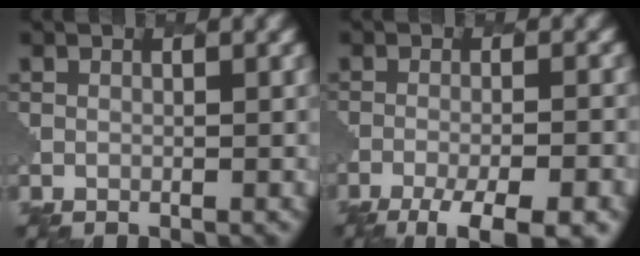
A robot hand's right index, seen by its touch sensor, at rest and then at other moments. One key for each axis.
{"total": 8.1, "fx": -5.3, "fy": 2.1, "fz": 5.7, "tx": -0.094, "ty": -0.015, "tz": -0.078}